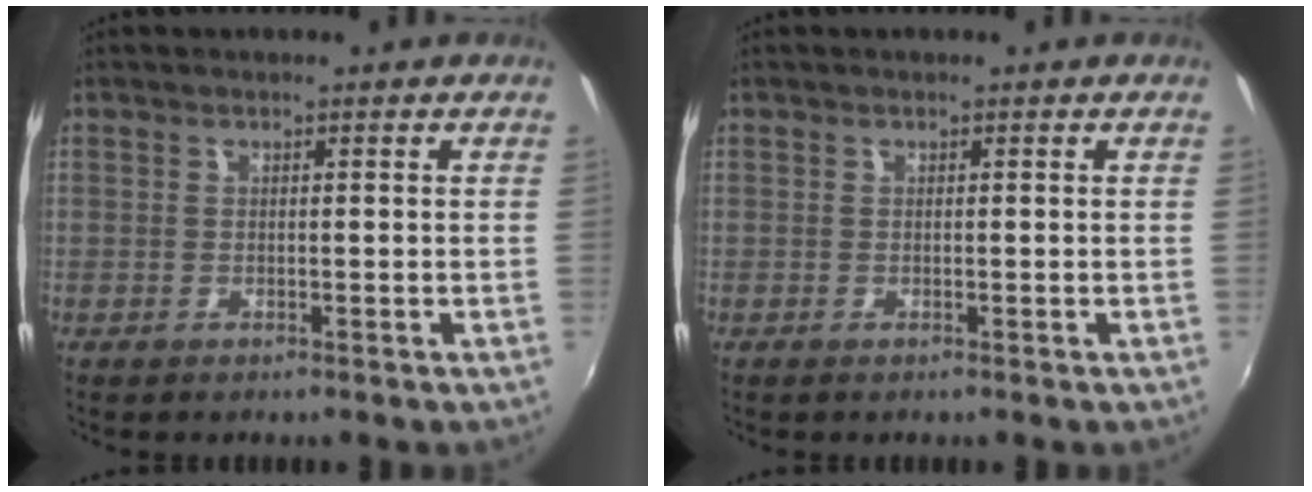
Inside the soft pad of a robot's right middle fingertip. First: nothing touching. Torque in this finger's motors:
{"motor_torque": [0.00, 0.00, 0.00, 0.00]}